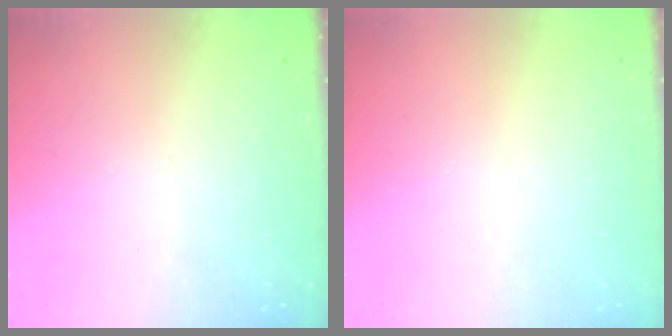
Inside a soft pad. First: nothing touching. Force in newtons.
{"total": 0.0}